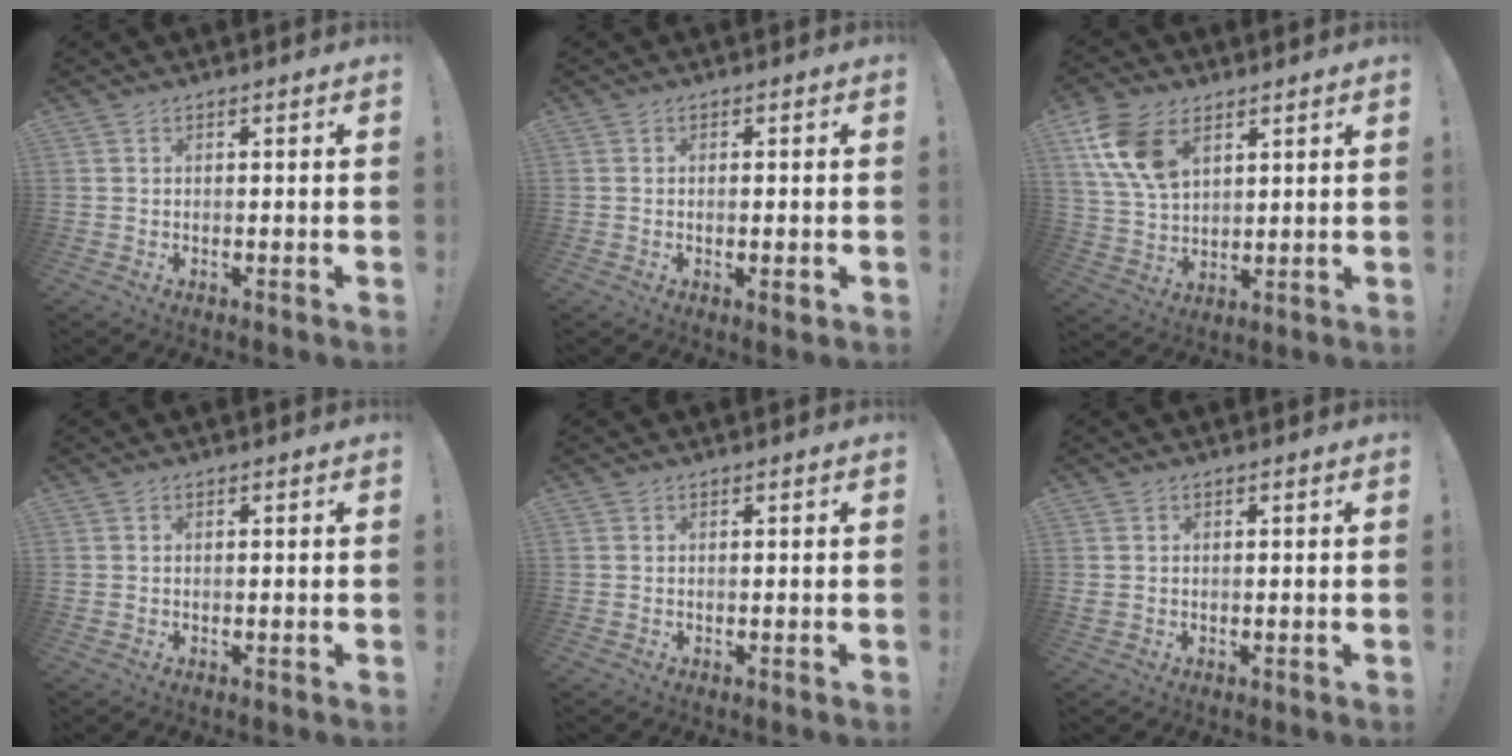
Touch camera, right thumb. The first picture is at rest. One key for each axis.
{"total": 2.1, "fx": -0.6, "fy": 0.4, "fz": 2.0, "tx": -0.022, "ty": -0.003, "tz": -0.011}
{"total": 13.4, "fx": 6.5, "fy": 8.2, "fz": 8.4, "tx": -0.165, "ty": -0.014, "tz": 0.127}
{"total": 0.0}
{"total": 0.0}
{"total": 0.8, "fx": 0.0, "fy": 0.8, "fz": 0.2, "tx": -0.007, "ty": 0.005, "tz": 0.001}